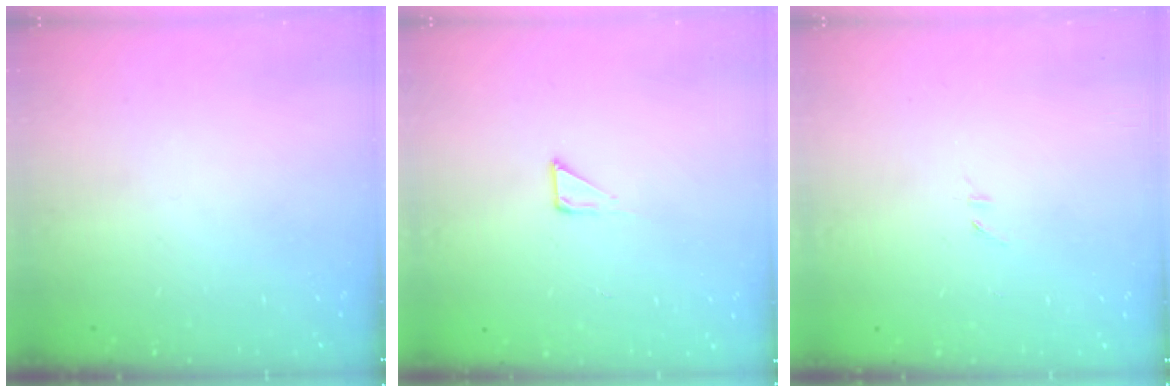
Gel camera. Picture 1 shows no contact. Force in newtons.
{"total": 2.3, "press": 2.3, "slide": 0.1}
{"total": 4.5, "press": 3.7, "slide": 2.5}